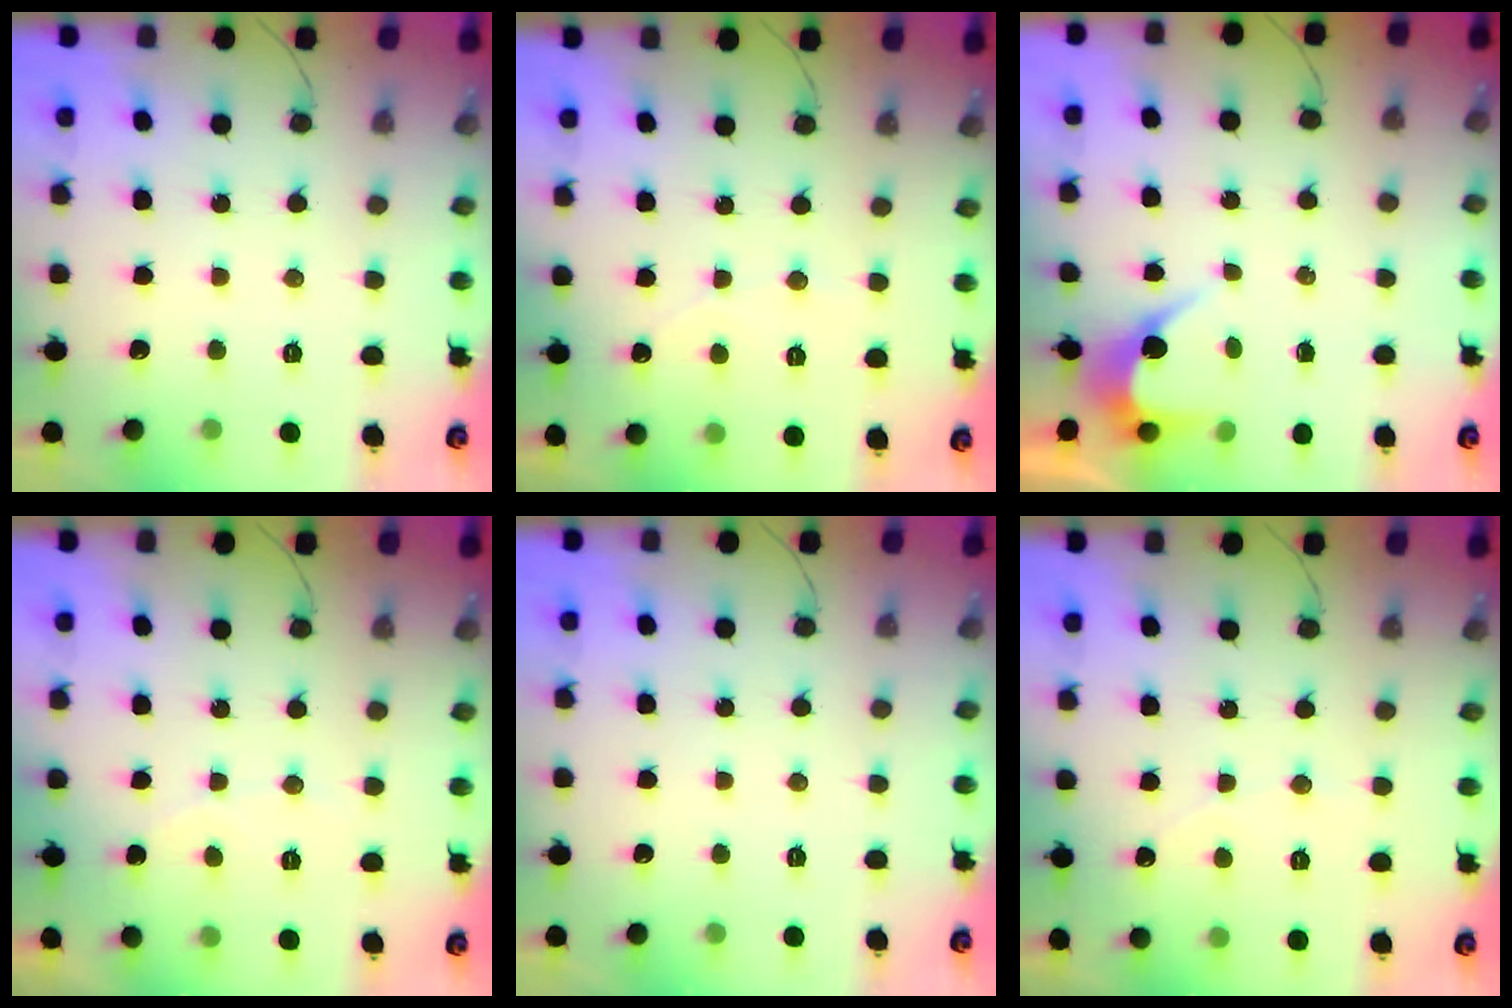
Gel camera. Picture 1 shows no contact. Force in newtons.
{"total": 2.5, "press": 2.5, "slide": 0.1}
{"total": 3.4, "press": 3.4, "slide": 0.3}
{"total": 2.8, "press": 2.8, "slide": 0.1}
{"total": 0.0}
{"total": 2.5, "press": 2.5, "slide": 0.1}